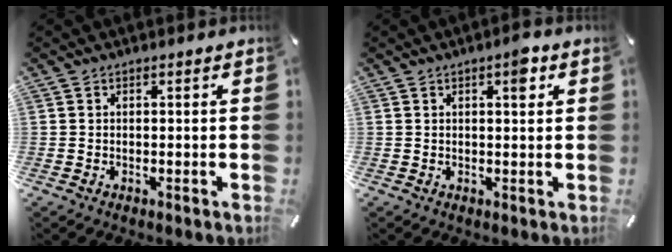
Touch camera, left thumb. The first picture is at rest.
{"total": 3.6, "force": [1.6, 1.2, 3.0], "torque": [-0.039, -0.002, 0.020]}